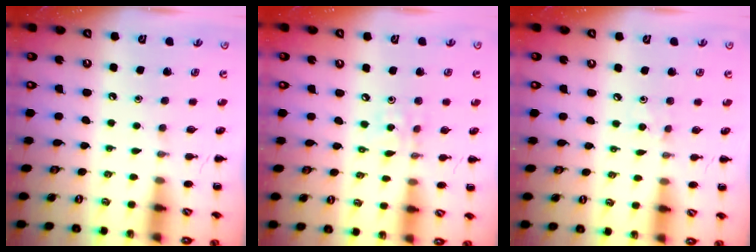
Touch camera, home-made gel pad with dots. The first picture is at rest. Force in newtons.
{"total": 3.1, "press": 3.1, "slide": 0.5}
{"total": 4.2, "press": 4.0, "slide": 1.1}